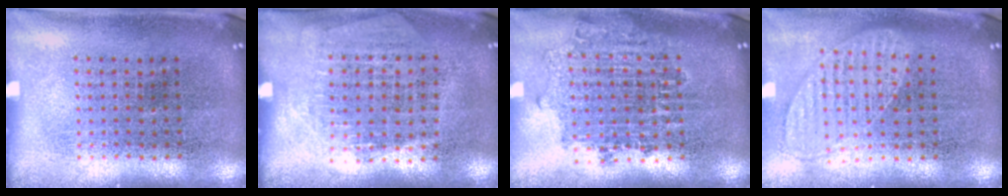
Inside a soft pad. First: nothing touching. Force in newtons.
{"total": 1.3, "press": 1.2, "slide": 0.6}
{"total": 1.7, "press": 1.4, "slide": 1.0}
{"total": 0.9, "press": 0.9, "slide": 0.1}